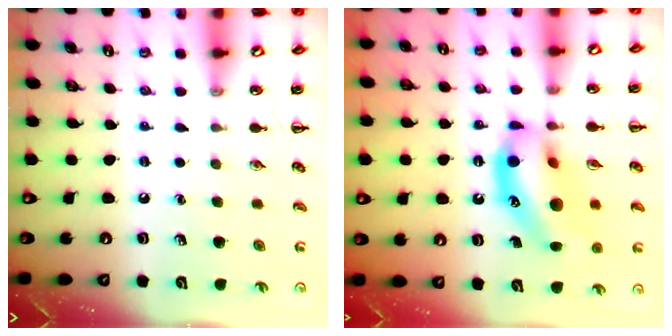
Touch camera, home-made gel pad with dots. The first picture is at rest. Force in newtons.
{"total": 16.8, "press": 16.3, "slide": 4.1}